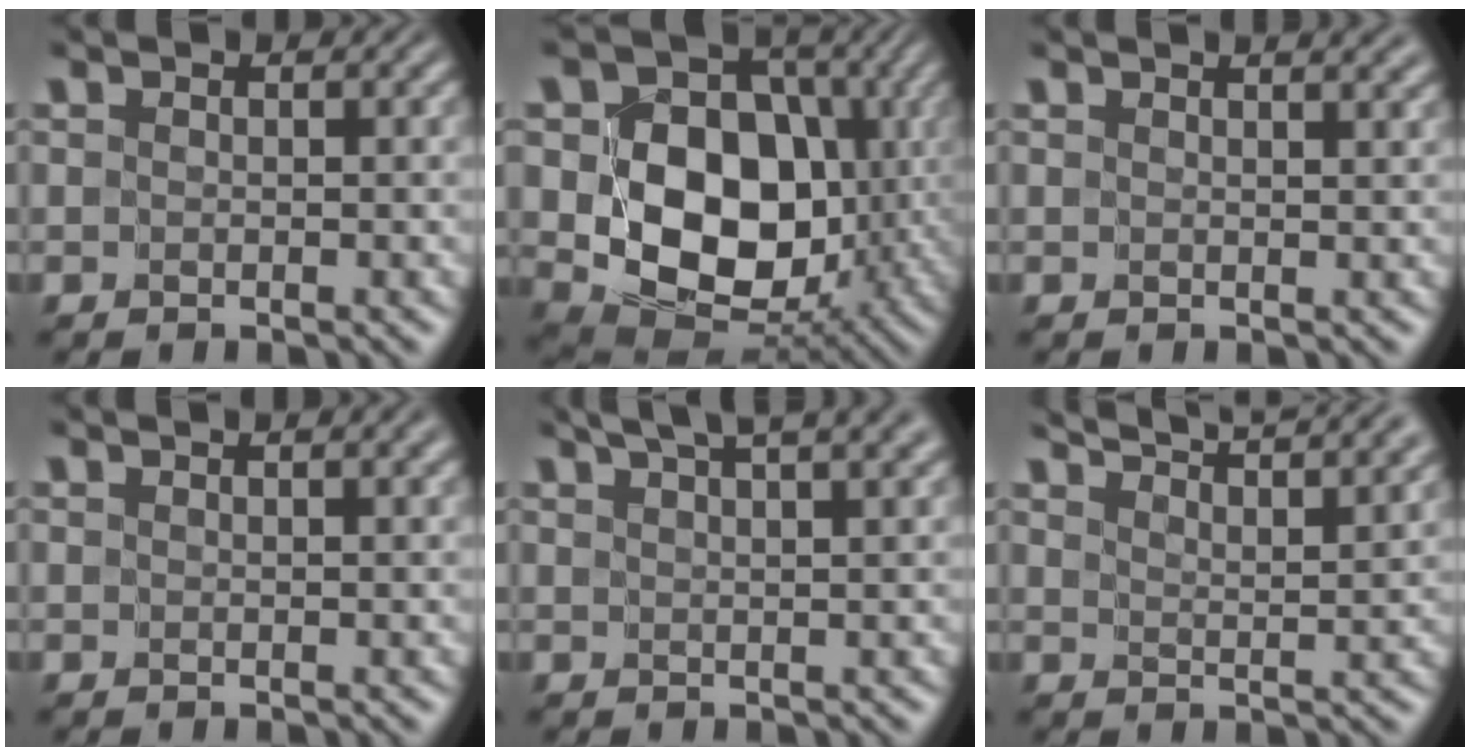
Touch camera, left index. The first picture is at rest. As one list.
[{"total": 11.9, "force": [0.1, 9.1, 7.6], "torque": [-0.121, -0.009, -0.004]}, {"total": 2.6, "force": [2.1, 0.7, 1.2], "torque": [-0.007, 0.002, 0.009]}, {"total": 2.3, "force": [1.8, 0.6, 1.4], "torque": [-0.008, -0.001, 0.010]}, {"total": 7.4, "force": [5.4, 2.1, 4.6], "torque": [-0.037, 0.034, 0.047]}, {"total": 10.0, "force": [8.4, 2.4, 4.8], "torque": [-0.040, 0.029, 0.077]}]